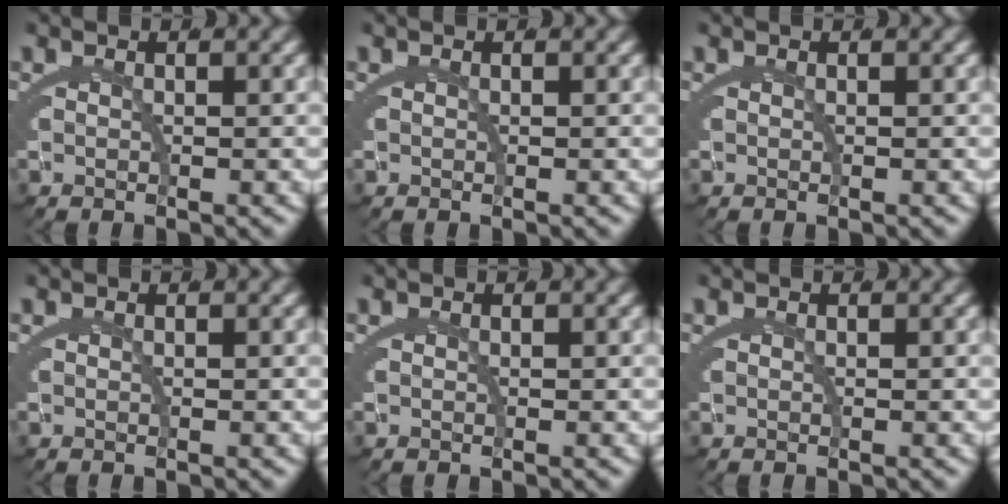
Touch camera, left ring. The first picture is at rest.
{"total": 0.0}
{"total": 0.0}
{"total": 0.0}
{"total": 0.0}
{"total": 0.0}